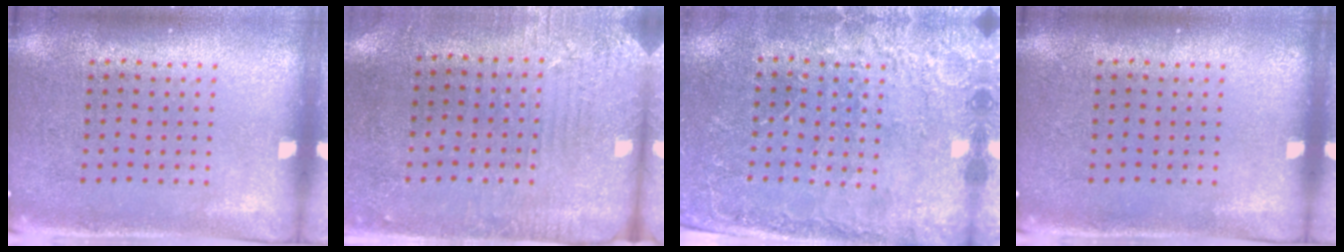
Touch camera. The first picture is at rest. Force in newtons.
{"total": 2.9, "press": 2.4, "slide": 1.6}
{"total": 2.7, "press": 2.6, "slide": 0.3}
{"total": 0.0}